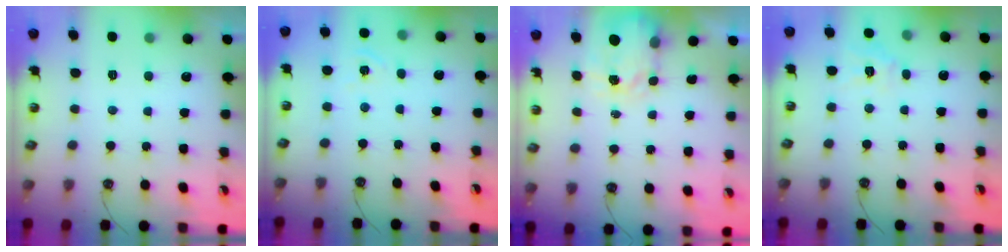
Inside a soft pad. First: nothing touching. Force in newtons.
{"total": 4.7, "press": 4.7, "slide": 0.5}
{"total": 3.8, "press": 3.7, "slide": 0.6}
{"total": 6.8, "press": 6.8, "slide": 0.5}